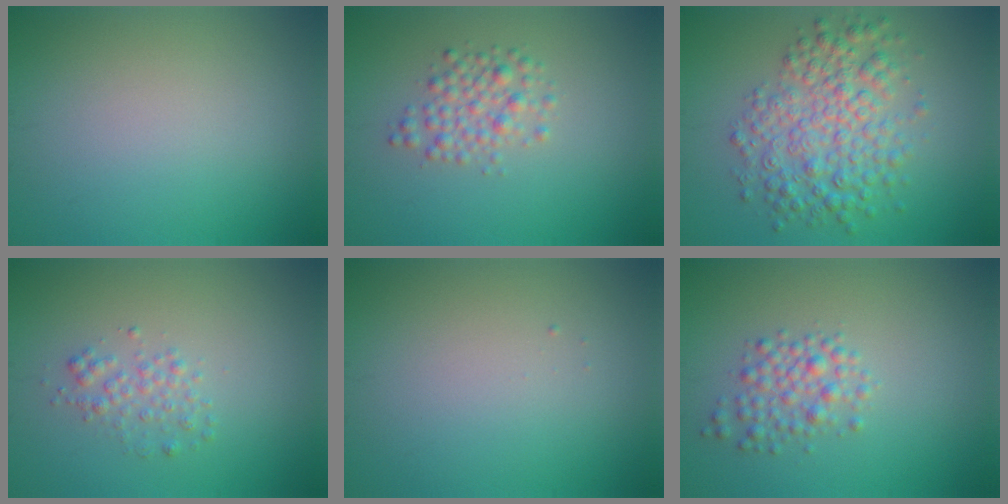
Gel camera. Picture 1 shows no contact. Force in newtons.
{"total": 2.6, "press": 2.6, "slide": 0.1}
{"total": 5.9, "press": 5.9, "slide": 0.0}
{"total": 1.7, "press": 1.7, "slide": 0.0}
{"total": 0.0}
{"total": 2.6, "press": 2.6, "slide": 0.1}